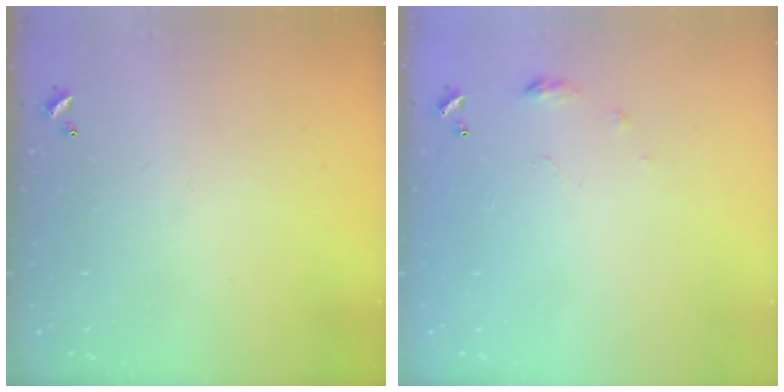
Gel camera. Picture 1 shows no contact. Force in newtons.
{"total": 6.3, "press": 6.2, "slide": 0.9}